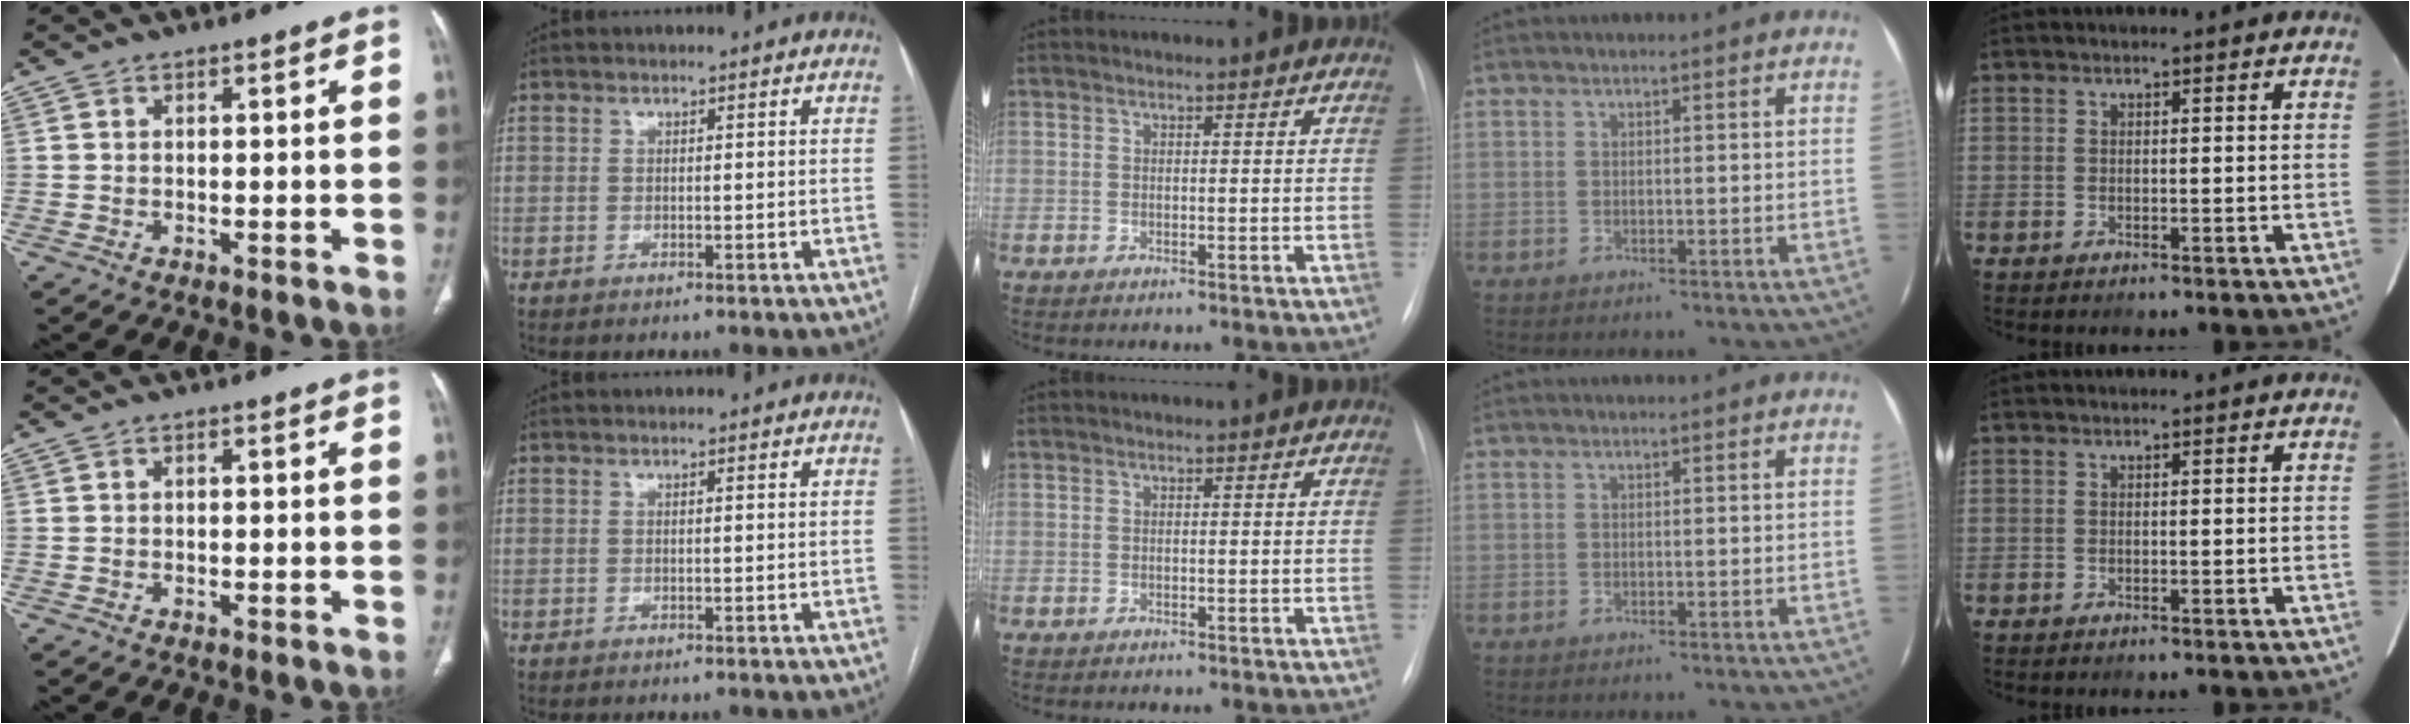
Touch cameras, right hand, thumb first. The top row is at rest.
{}